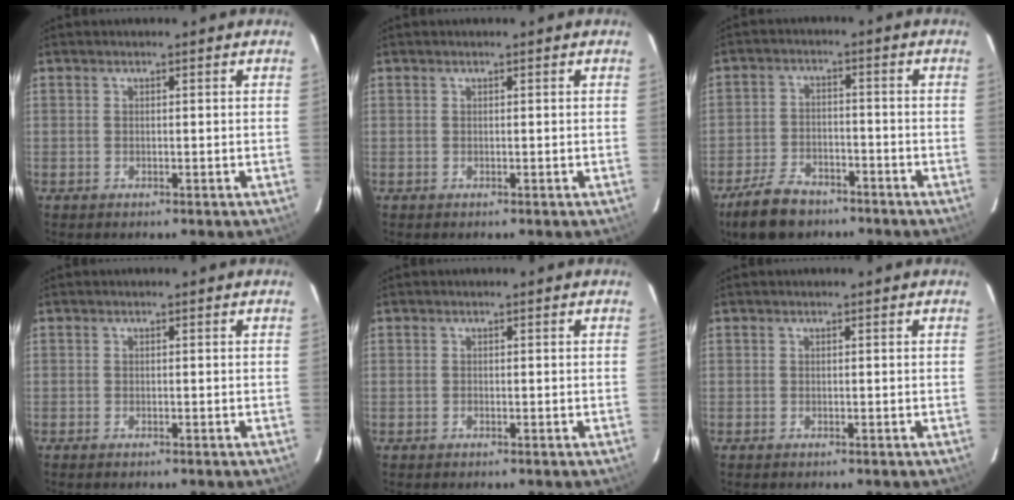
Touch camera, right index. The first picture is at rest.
{"total": 0.0}
{"total": 9.8, "force": [-7.3, 4.9, 4.2], "torque": [-0.118, 0.004, -0.124]}
{"total": 0.7, "force": [-0.6, 0.2, 0.2], "torque": [-0.005, -0.003, -0.011]}
{"total": 0.0}
{"total": 0.0}